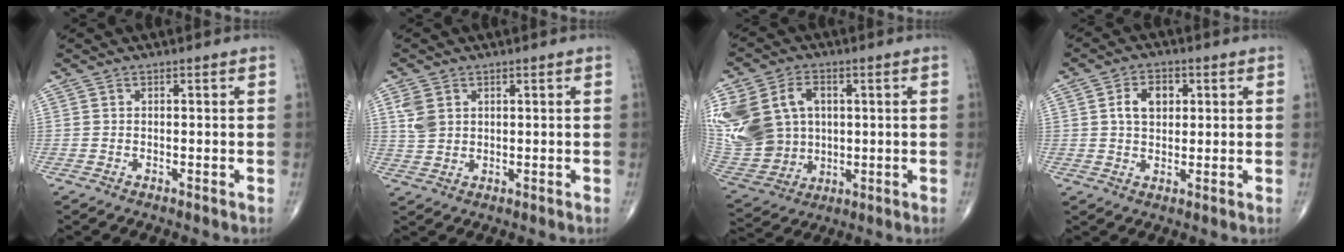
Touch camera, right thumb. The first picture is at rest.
{"total": 4.2, "force": [1.6, 3.1, 2.3], "torque": [-0.041, -0.003, 0.038]}
{"total": 21.1, "force": [3.9, 16.4, 12.6], "torque": [-0.284, 0.016, 0.098]}
{"total": 6.0, "force": [1.5, 4.1, 4.2], "torque": [-0.056, 0.004, 0.023]}